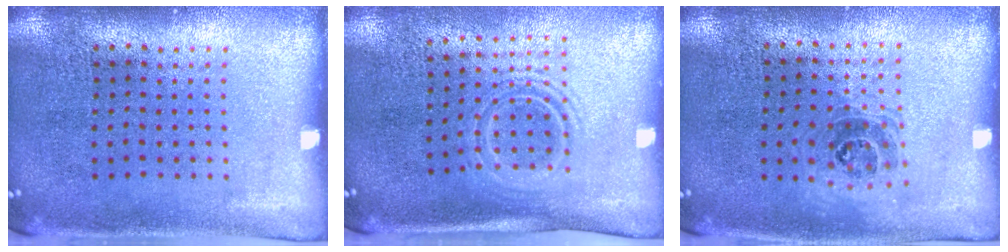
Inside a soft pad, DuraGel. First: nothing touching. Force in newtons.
{"total": 1.6, "press": 1.2, "slide": 1.0}
{"total": 1.1, "press": 0.9, "slide": 0.6}